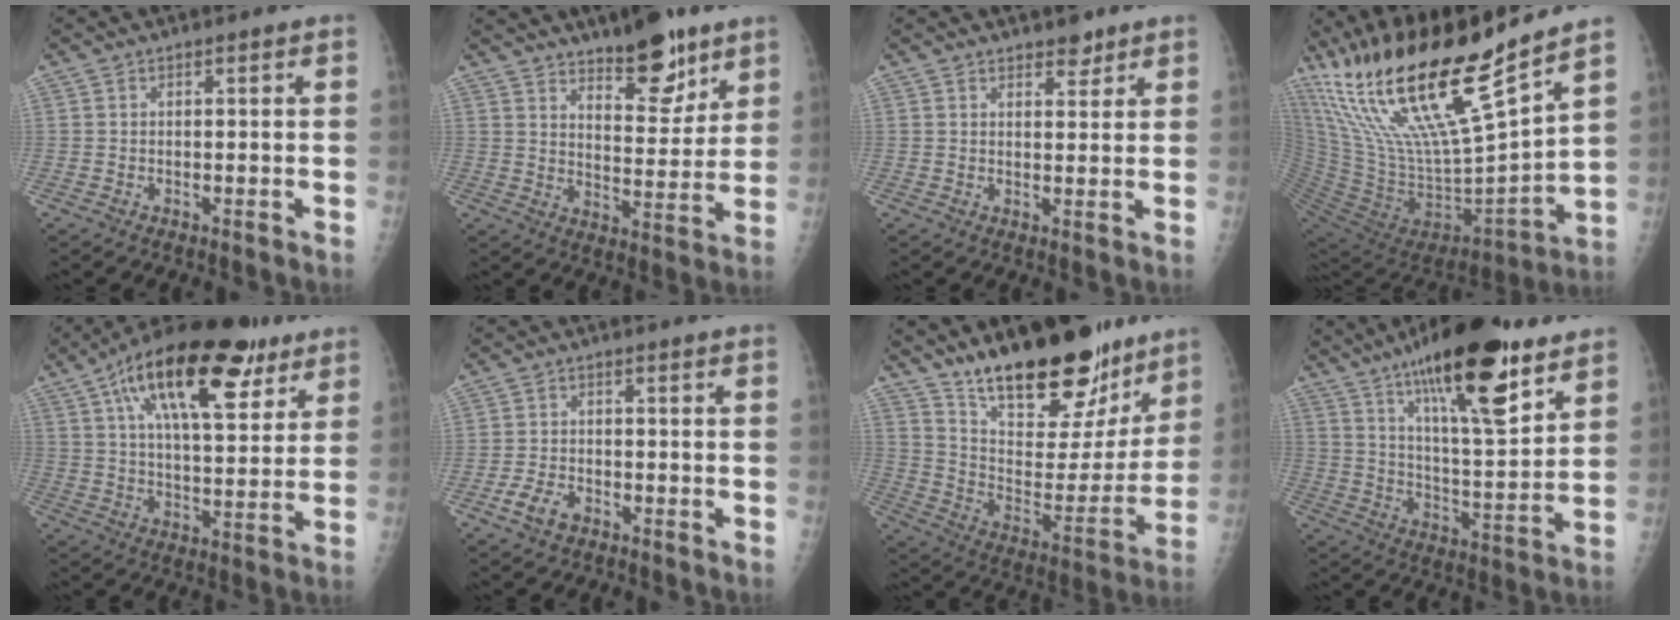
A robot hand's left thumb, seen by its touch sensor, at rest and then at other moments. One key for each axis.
{"total": 12.2, "fx": 8.6, "fy": 4.6, "fz": 7.3, "tx": -0.073, "ty": -0.061, "tz": 0.135}
{"total": 3.1, "fx": 2.3, "fy": 1.5, "fz": 1.3, "tx": -0.002, "ty": -0.014, "tz": 0.033}
{"total": 27.9, "fx": 19.8, "fy": 4.8, "fz": 19.1, "tx": -0.334, "ty": -0.082, "tz": 0.372}
{"total": 23.3, "fx": 12.2, "fy": 9.6, "fz": 17.4, "tx": -0.258, "ty": -0.015, "tz": 0.195}
{"total": 4.4, "fx": -2.6, "fy": 2.5, "fz": 2.5, "tx": -0.046, "ty": 0.014, "tz": -0.046}
{"total": 26.1, "fx": 18.8, "fy": 10.5, "fz": 14.7, "tx": -0.181, "ty": -0.097, "tz": 0.301}
{"total": 22.7, "fx": 14.1, "fy": 6.3, "fz": 16.7, "tx": -0.246, "ty": -0.061, "tz": 0.228}